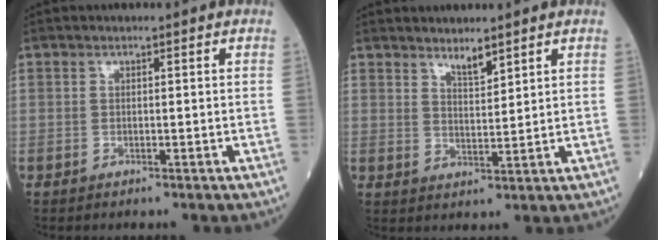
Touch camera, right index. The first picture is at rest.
{"total": 2.8, "force": [2.4, 0.3, 1.4], "torque": [-0.028, -0.009, 0.048]}